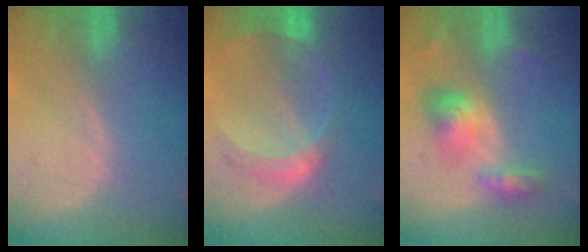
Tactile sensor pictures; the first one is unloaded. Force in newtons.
{"total": 7.2, "press": 6.5, "slide": 3.2}
{"total": 6.2, "press": 6.0, "slide": 1.5}